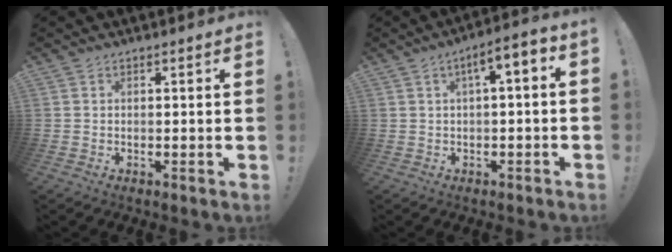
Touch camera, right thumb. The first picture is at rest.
{"total": 5.2, "force": [-0.1, 1.4, 5.0], "torque": [-0.083, 0.001, -0.003]}